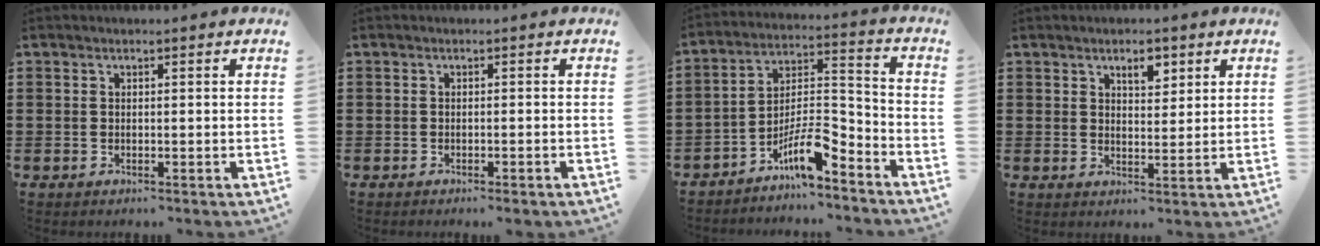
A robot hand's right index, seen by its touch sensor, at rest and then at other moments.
{"total": 0.8, "force": [-0.7, -0.2, 0.3], "torque": [-0.005, -0.003, -0.014]}
{"total": 8.7, "force": [-6.5, 2.0, 5.5], "torque": [-0.108, -0.001, -0.124]}
{"total": 3.5, "force": [2.2, 1.5, 2.2], "torque": [-0.033, -0.001, 0.037]}